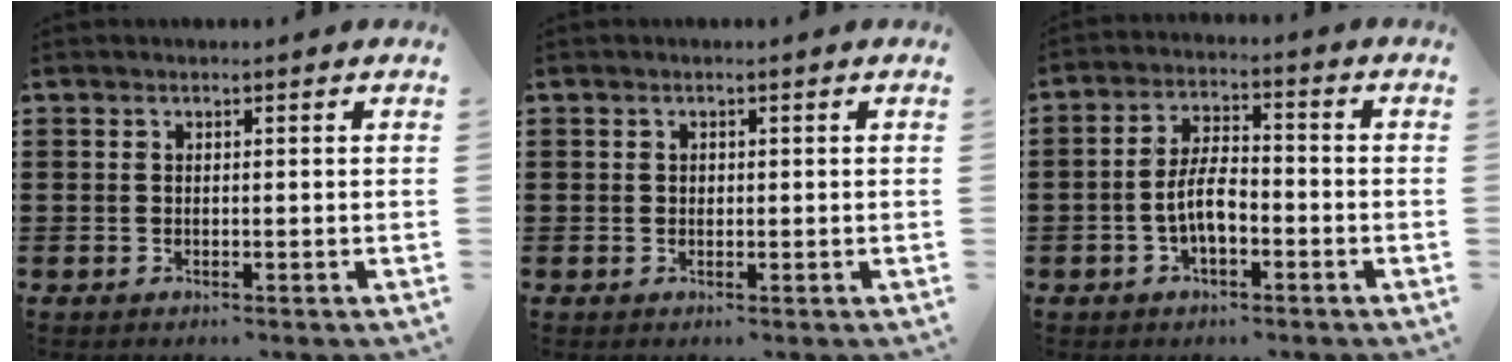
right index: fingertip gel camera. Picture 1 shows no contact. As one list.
[{"total": 0.7, "force": [0.2, 0.6, 0.3], "torque": [-0.008, 0.003, 0.004]}, {"total": 6.1, "force": [-1.8, 2.7, 5.2], "torque": [-0.109, 0.004, -0.038]}]